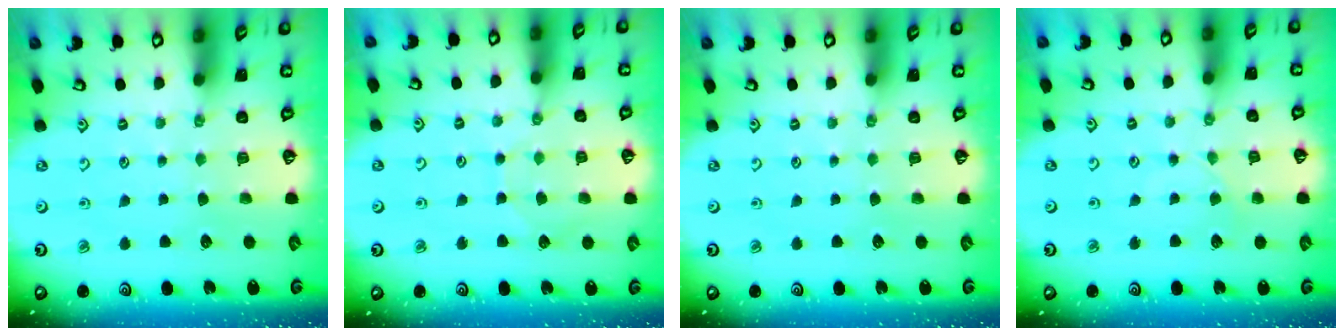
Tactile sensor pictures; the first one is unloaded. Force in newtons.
{"total": 5.5, "press": 5.5, "slide": 0.5}
{"total": 0.0}
{"total": 2.3, "press": 2.3, "slide": 0.4}